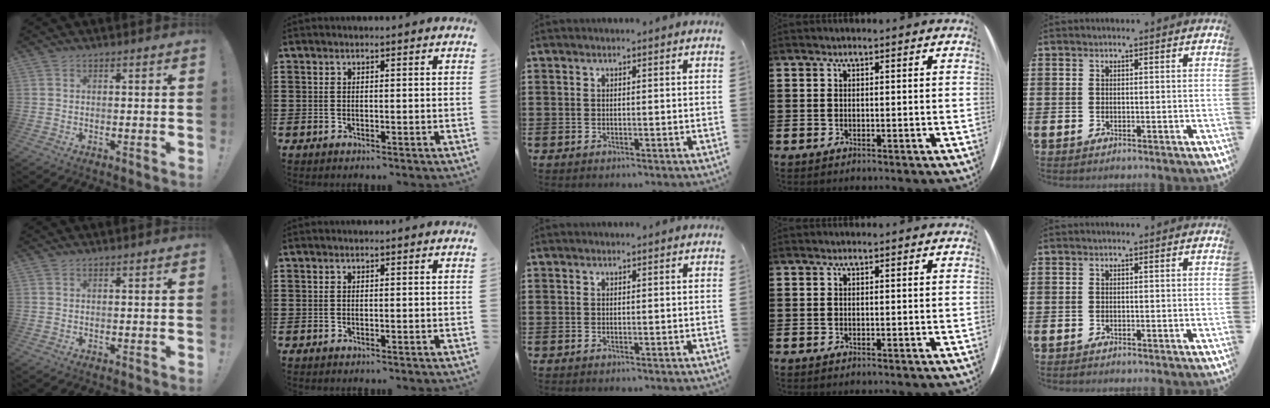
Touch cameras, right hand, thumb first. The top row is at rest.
{}